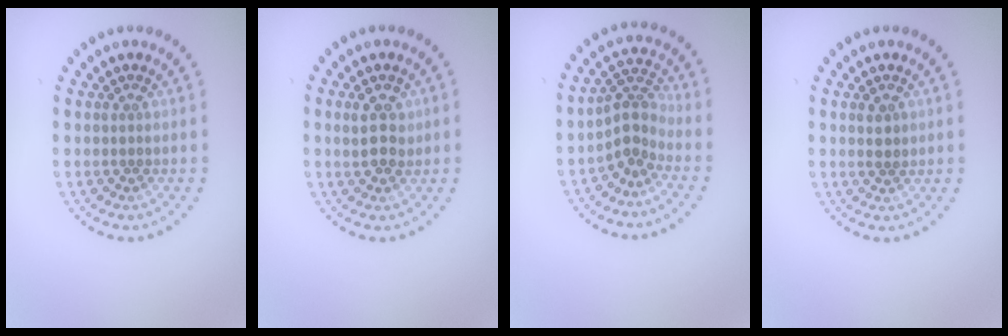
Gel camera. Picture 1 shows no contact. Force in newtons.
{"total": 2.6, "press": 2.6, "slide": 0.3}
{"total": 2.9, "press": 2.0, "slide": 2.0}
{"total": 1.3, "press": 1.2, "slide": 0.5}